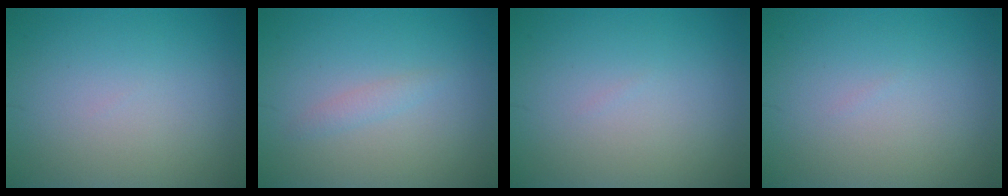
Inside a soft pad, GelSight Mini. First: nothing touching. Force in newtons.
{"total": 1.0, "press": 1.0, "slide": 0.0}
{"total": 0.0}
{"total": 0.0}